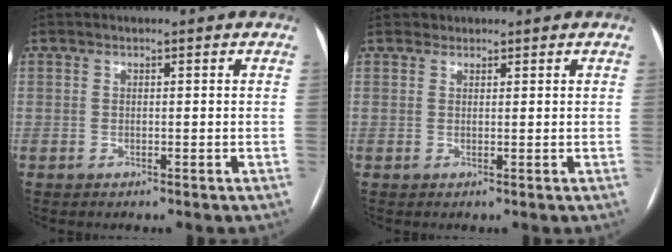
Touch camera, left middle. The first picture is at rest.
{"total": 0.9, "force": [0.7, 0.5, -0.1], "torque": [0.002, 0.002, 0.009]}